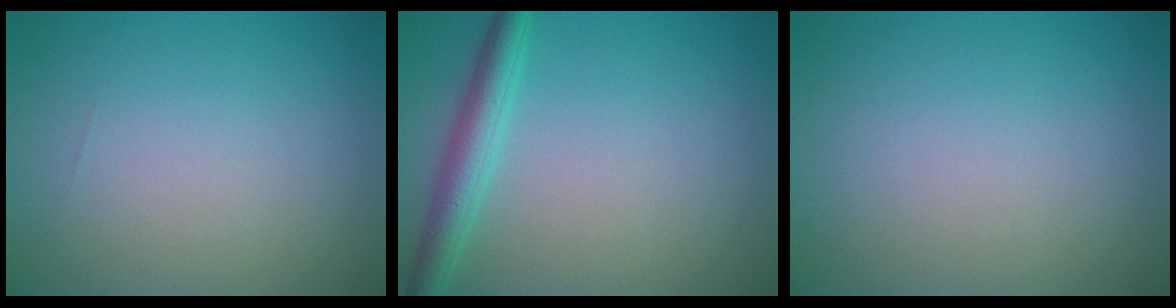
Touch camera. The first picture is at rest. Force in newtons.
{"total": 3.4, "press": 3.4, "slide": 0.2}
{"total": 0.0}